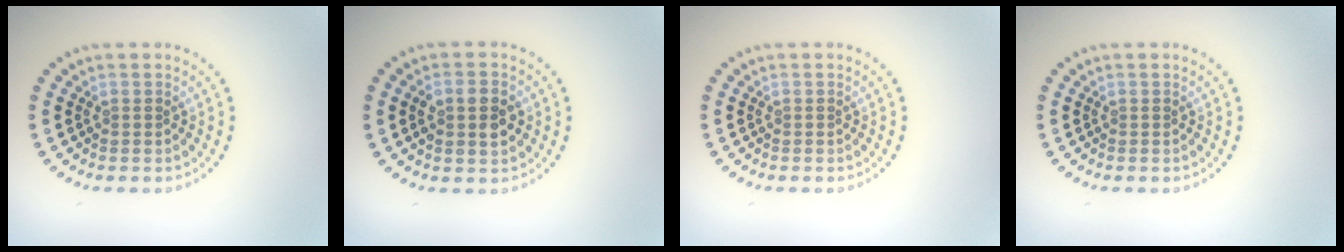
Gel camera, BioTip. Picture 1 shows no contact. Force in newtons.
{"total": 2.8, "press": 2.8, "slide": 0.3}
{"total": 0.0}
{"total": 0.0}